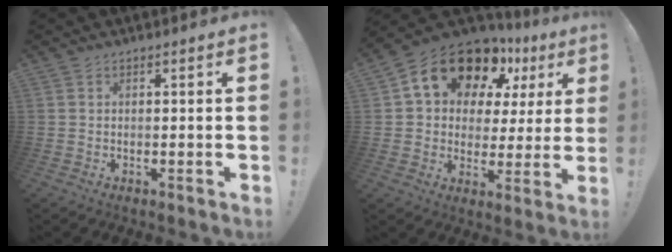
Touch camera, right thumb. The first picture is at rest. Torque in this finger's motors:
{"motor_torque": [1.45, 3.56, 0.14, 0.26, 0.08]}